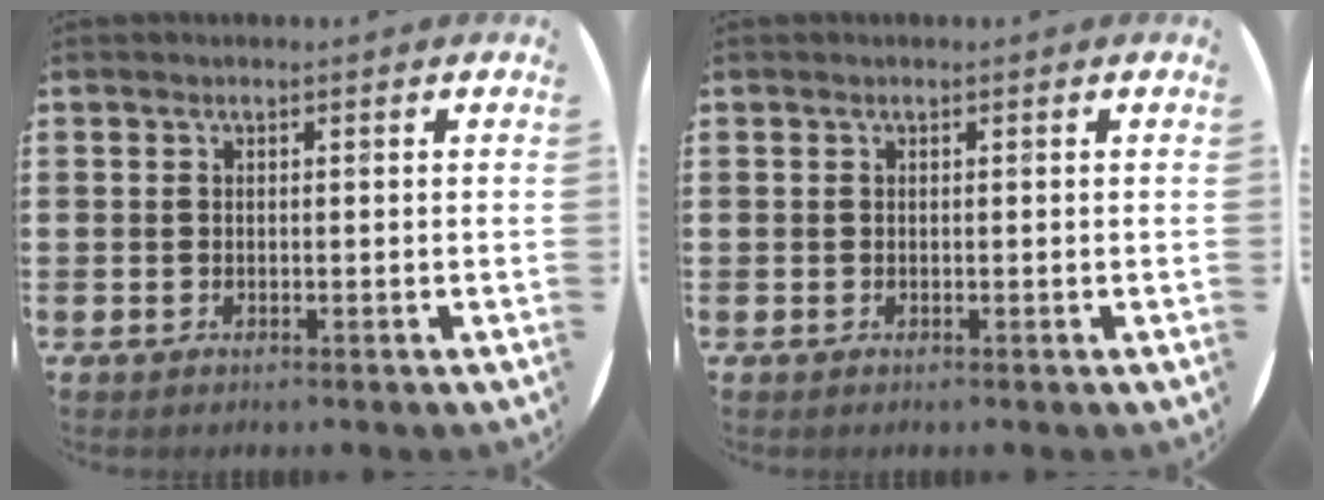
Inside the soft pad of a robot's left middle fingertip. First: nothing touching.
{"total": 0.0}